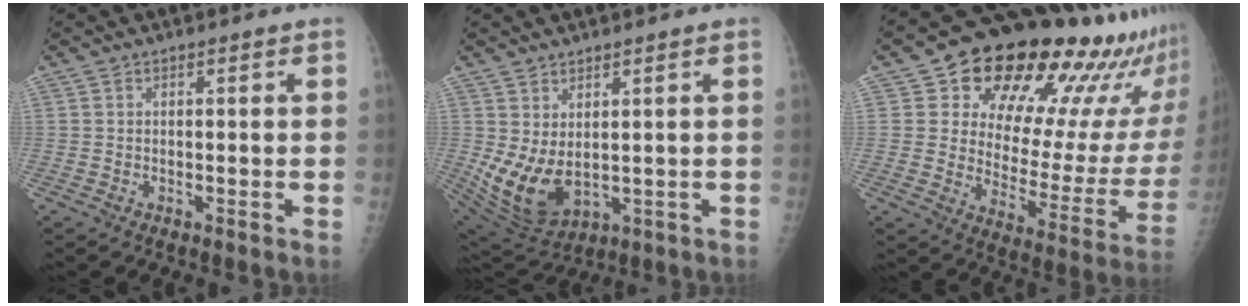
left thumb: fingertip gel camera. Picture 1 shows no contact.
{"total": 10.4, "force": [1.1, 6.2, 8.2], "torque": [-0.148, -0.023, 0.047]}
{"total": 27.2, "force": [20.3, 10.2, 14.9], "torque": [-0.176, -0.105, 0.273]}